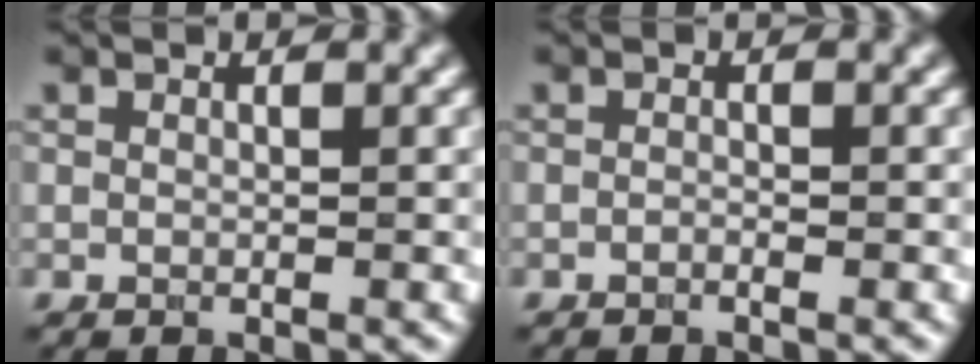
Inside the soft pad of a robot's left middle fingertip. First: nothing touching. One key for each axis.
{"total": 0.5, "fx": -0.4, "fy": 0.1, "fz": 0.4, "tx": -0.007, "ty": -0.002, "tz": -0.007}